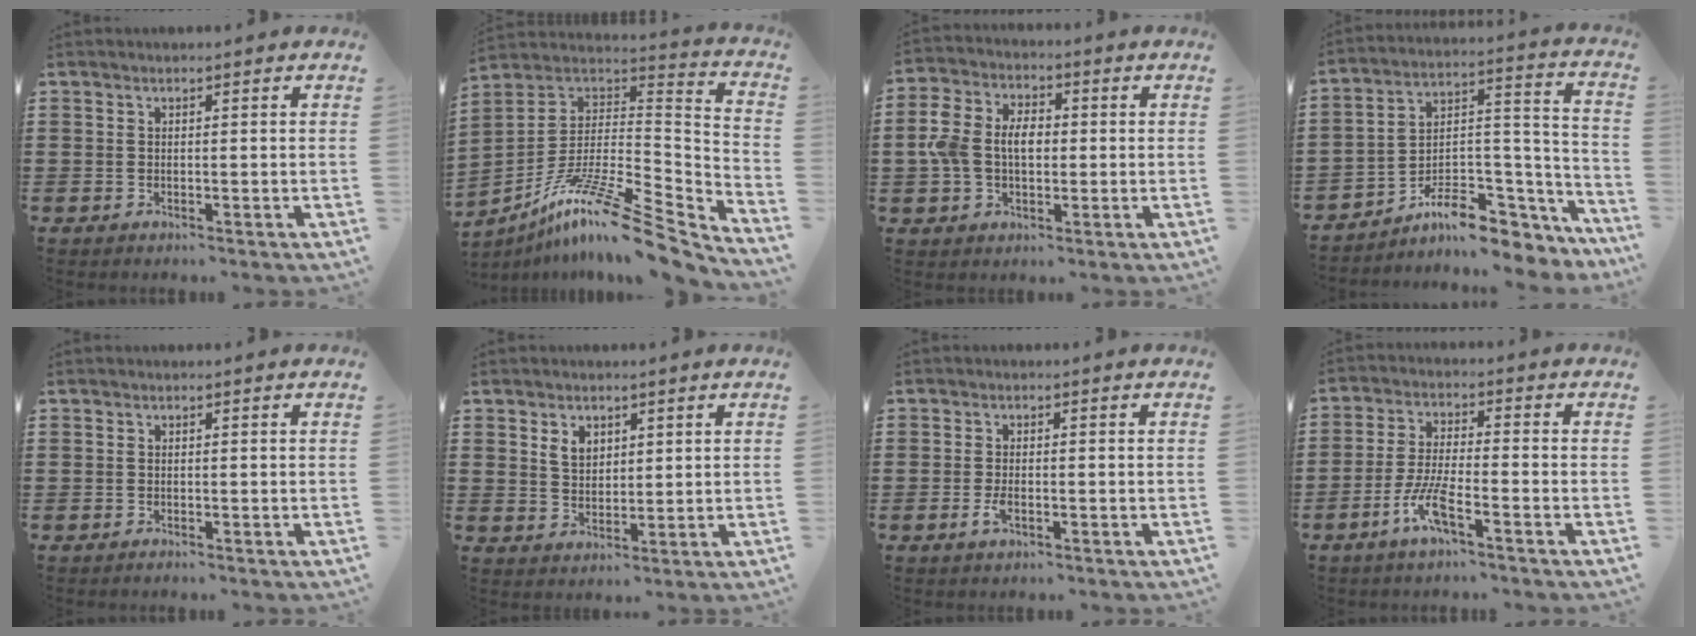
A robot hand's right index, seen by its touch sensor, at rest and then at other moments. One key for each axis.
{"total": 14.6, "fx": -9.8, "fy": 2.6, "fz": 10.5, "tx": -0.191, "ty": 0.009, "tz": -0.179}
{"total": 6.7, "fx": -0.3, "fy": 4.6, "fz": 4.9, "tx": -0.127, "ty": 0.005, "tz": -0.015}
{"total": 7.9, "fx": -5.6, "fy": 4.1, "fz": 3.8, "tx": -0.064, "ty": 0.005, "tz": -0.098}
{"total": 0.0}
{"total": 3.4, "fx": 1.8, "fy": 2.3, "fz": 1.7, "tx": -0.042, "ty": 0.008, "tz": 0.033}
{"total": 2.2, "fx": -0.8, "fy": 0.8, "fz": 1.9, "tx": -0.043, "ty": -0.005, "tz": -0.017}
{"total": 6.6, "fx": -3.8, "fy": 1.1, "fz": 5.3, "tx": -0.127, "ty": -0.012, "tz": -0.075}